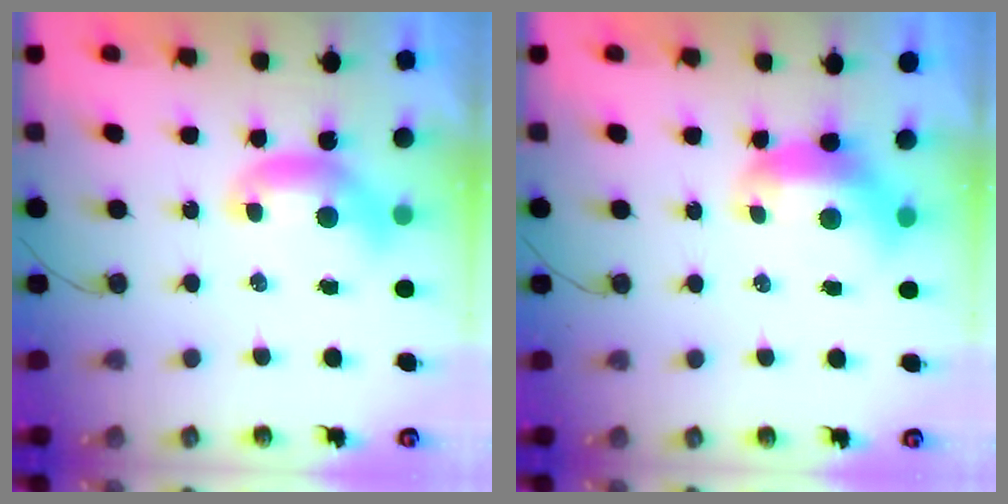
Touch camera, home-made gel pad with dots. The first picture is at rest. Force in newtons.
{"total": 1.6, "press": 1.4, "slide": 0.7}